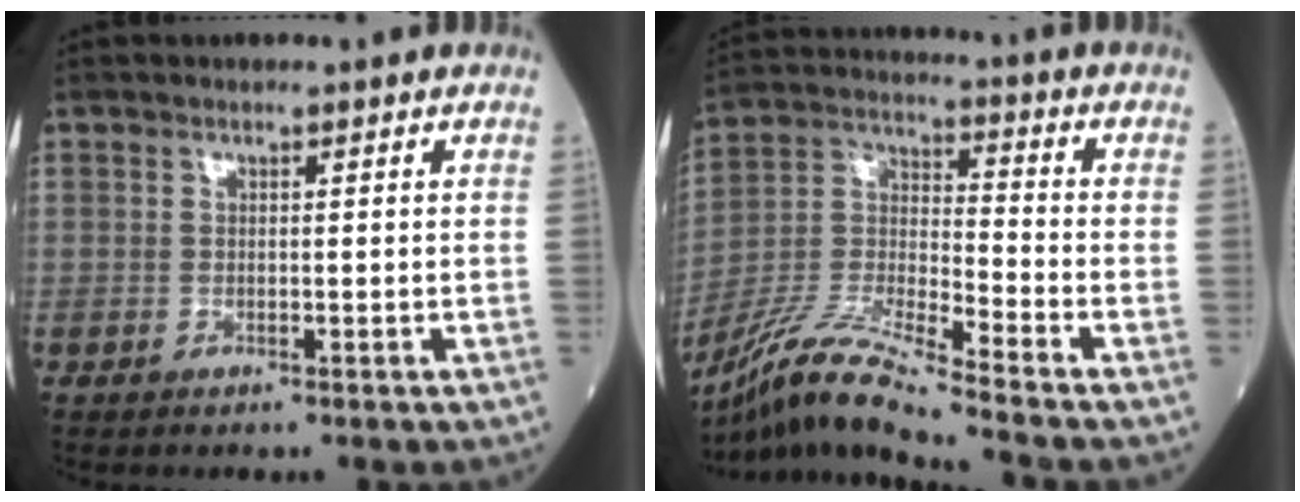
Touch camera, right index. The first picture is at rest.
{"total": 12.6, "force": [-10.9, -1.5, 6.2], "torque": [-0.129, -0.012, -0.211]}